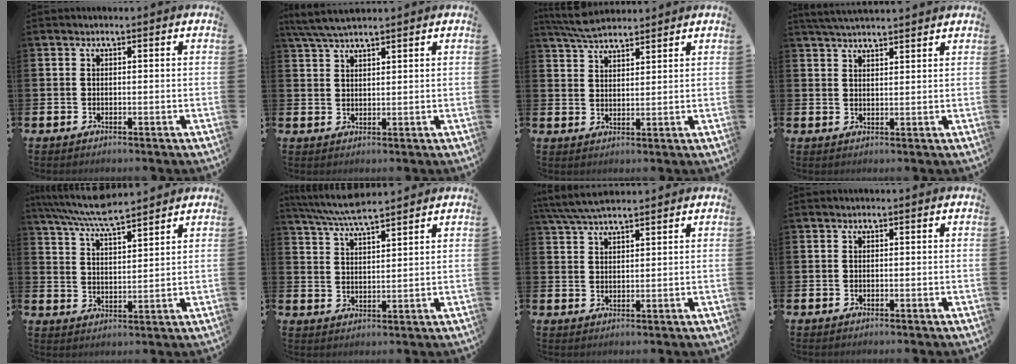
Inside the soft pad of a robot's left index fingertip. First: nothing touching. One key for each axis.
{"total": 4.3, "fx": 3.8, "fy": 0.6, "fz": 2.0, "tx": -0.047, "ty": -0.008, "tz": 0.070}
{"total": 4.9, "fx": 4.7, "fy": 0.8, "fz": 1.1, "tx": -0.025, "ty": -0.017, "tz": 0.084}
{"total": 3.6, "fx": 3.5, "fy": 0.1, "fz": 0.6, "tx": -0.011, "ty": -0.014, "tz": 0.064}
{"total": 6.8, "fx": 6.5, "fy": 0.4, "fz": 2.0, "tx": -0.058, "ty": -0.035, "tz": 0.116}
{"total": 6.0, "fx": 5.7, "fy": 0.2, "fz": 1.8, "tx": -0.050, "ty": -0.028, "tz": 0.102}
{"total": 5.3, "fx": 4.9, "fy": 0.9, "fz": 2.0, "tx": -0.042, "ty": -0.017, "tz": 0.088}
{"total": 0.0}